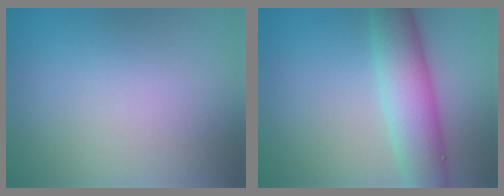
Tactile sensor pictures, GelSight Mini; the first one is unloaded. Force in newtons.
{"total": 6.5, "press": 6.5, "slide": 0.2}